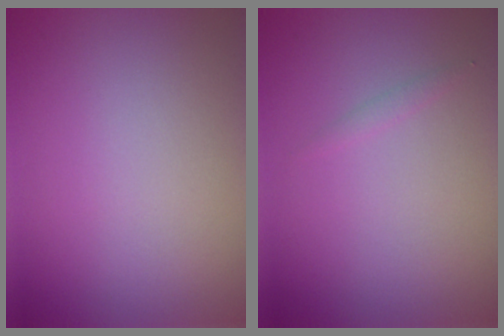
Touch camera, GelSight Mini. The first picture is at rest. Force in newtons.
{"total": 0.5, "press": 0.5, "slide": 0.0}